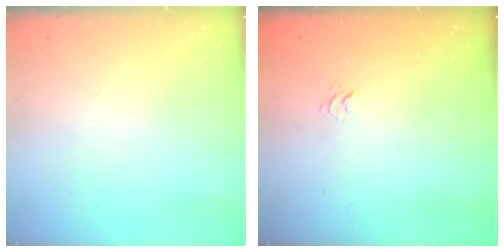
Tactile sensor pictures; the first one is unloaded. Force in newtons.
{"total": 1.9, "press": 1.5, "slide": 1.3}